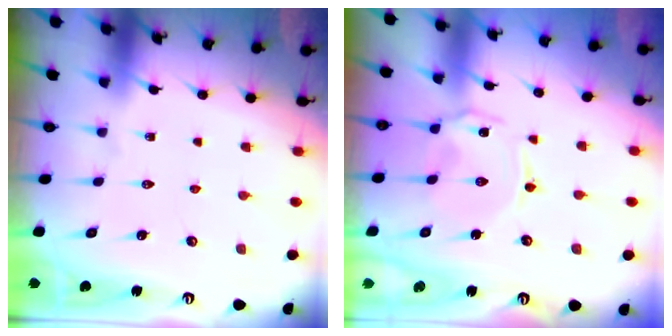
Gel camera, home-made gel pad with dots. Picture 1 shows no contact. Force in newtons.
{"total": 1.4, "press": 1.3, "slide": 0.5}